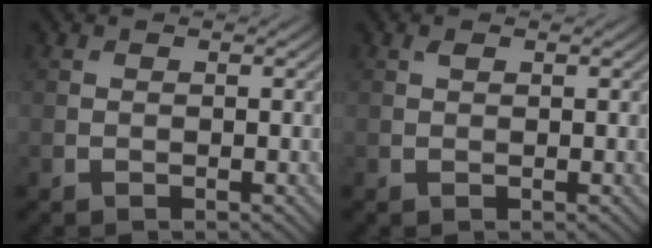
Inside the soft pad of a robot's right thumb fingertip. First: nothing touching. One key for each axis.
{"total": 0.6, "fx": 0.4, "fy": 0.2, "fz": 0.4, "tx": -0.008, "ty": 0.002, "tz": 0.008}